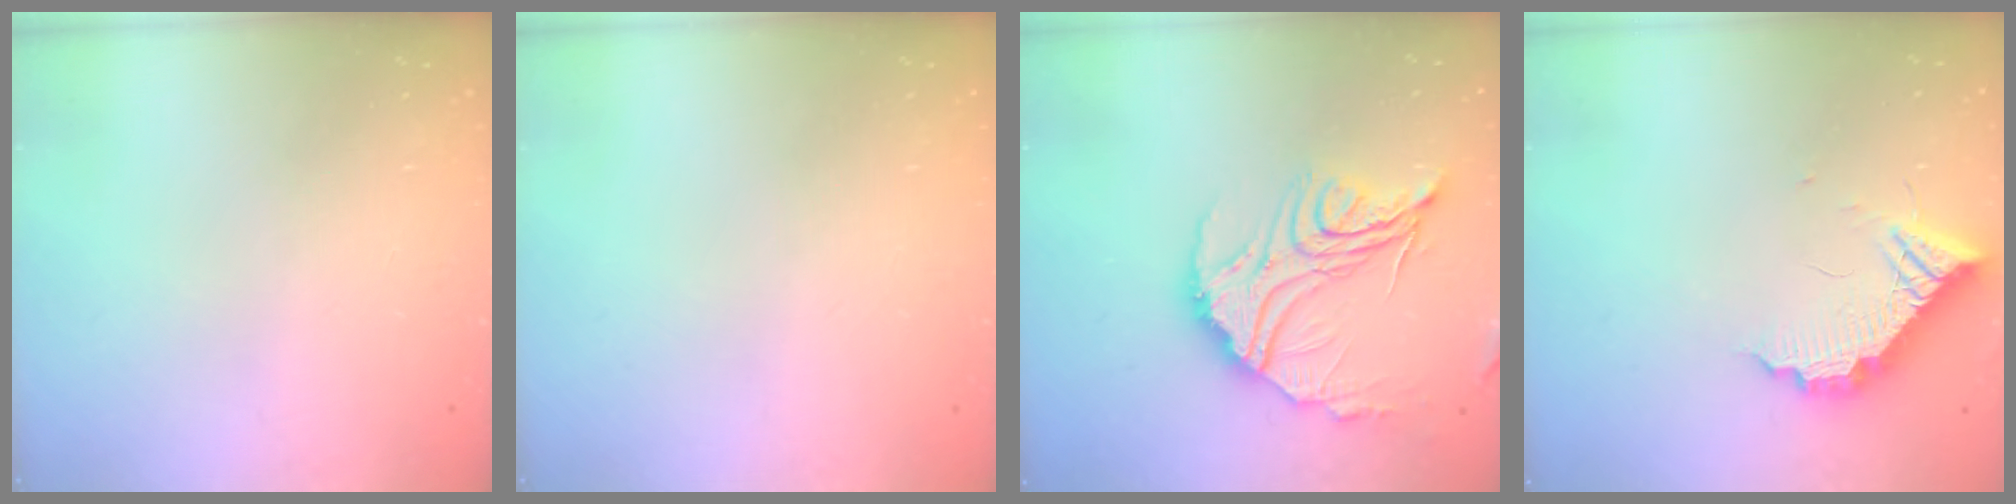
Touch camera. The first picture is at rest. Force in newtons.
{"total": 0.0}
{"total": 20.5, "press": 20.5, "slide": 1.3}
{"total": 11.5, "press": 11.4, "slide": 0.8}